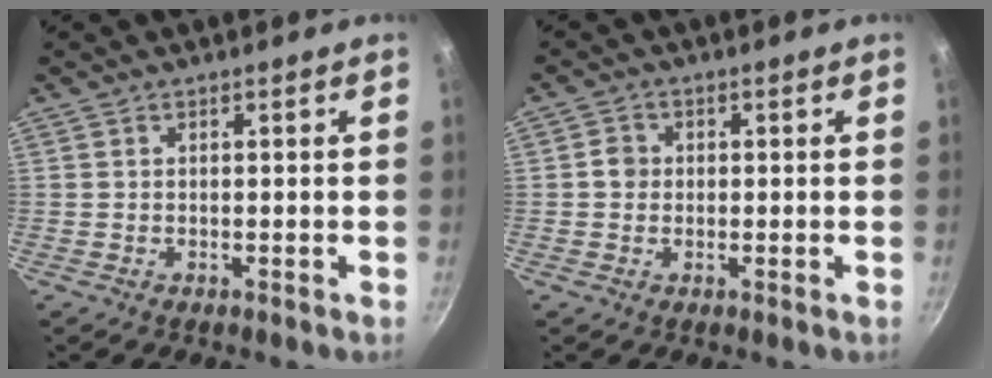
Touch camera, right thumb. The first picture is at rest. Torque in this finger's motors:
{"motor_torque": [0.40, 0.82, 0.58, -0.41, -0.04]}